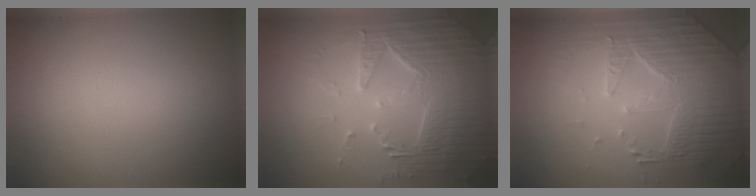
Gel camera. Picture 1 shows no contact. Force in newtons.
{"total": 5.0, "press": 4.9, "slide": 1.0}
{"total": 4.9, "press": 4.7, "slide": 1.5}